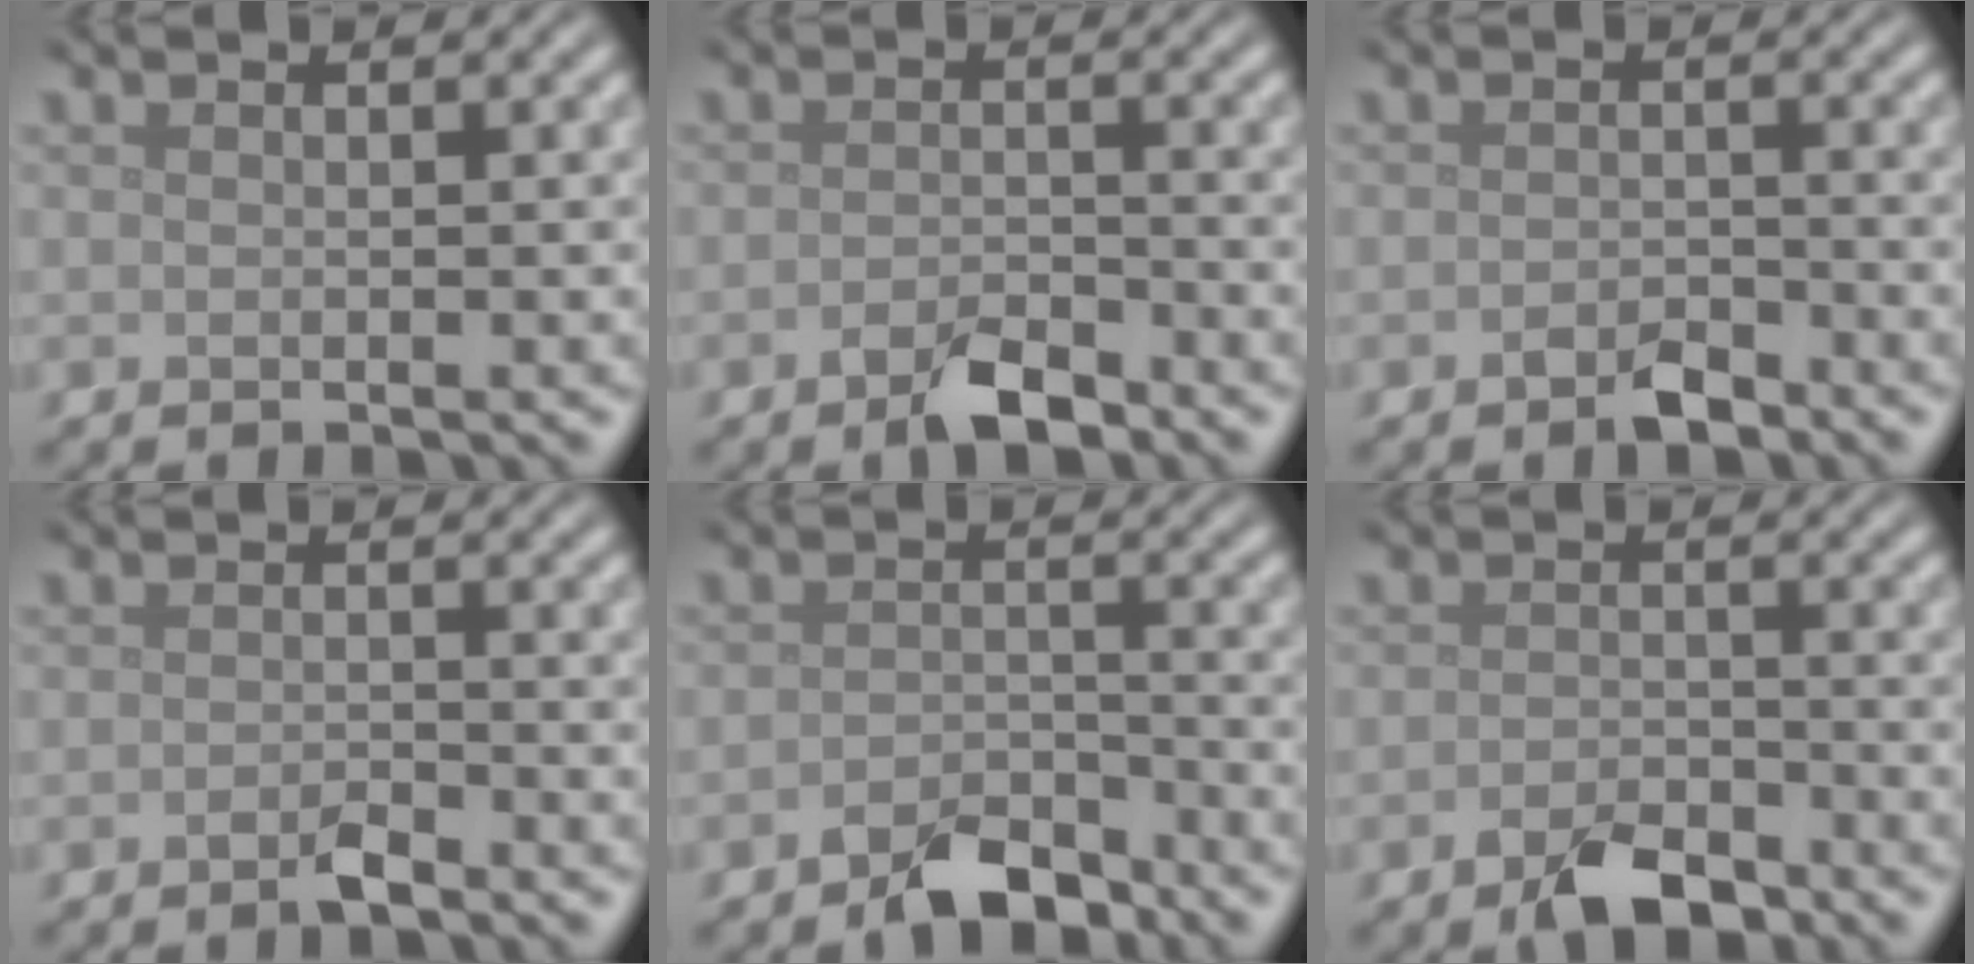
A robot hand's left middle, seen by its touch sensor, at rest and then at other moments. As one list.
[{"total": 2.8, "force": [-2.0, 1.1, 1.7], "torque": [-0.030, 0.002, -0.039]}, {"total": 1.9, "force": [-1.4, 0.9, 1.0], "torque": [-0.018, 0.001, -0.026]}, {"total": 1.3, "force": [-0.9, 0.4, 0.8], "torque": [-0.018, -0.001, -0.017]}, {"total": 4.2, "force": [-3.3, 1.9, 1.9], "torque": [-0.030, 0.000, -0.063]}, {"total": 3.6, "force": [-2.5, 1.7, 2.0], "torque": [-0.033, -0.002, -0.051]}]